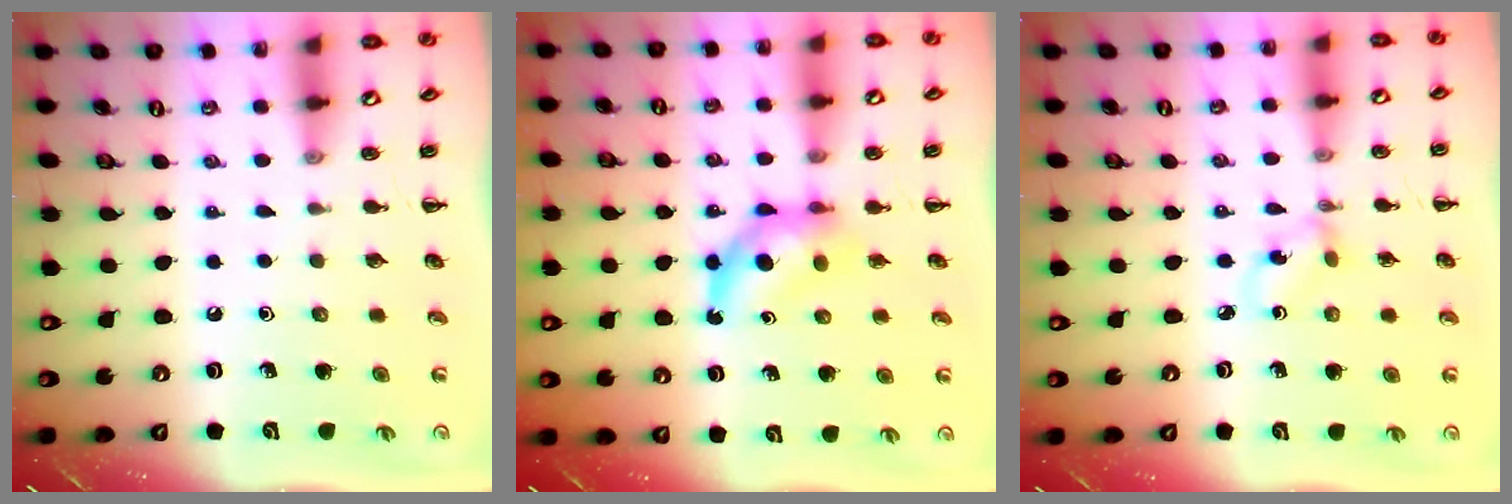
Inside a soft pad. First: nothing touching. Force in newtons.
{"total": 6.1, "press": 6.0, "slide": 1.1}
{"total": 1.6, "press": 1.4, "slide": 0.6}